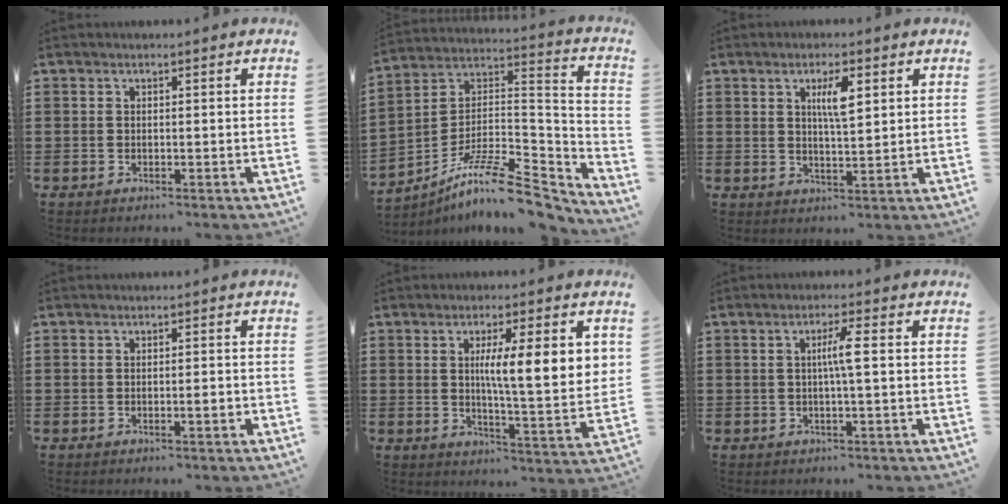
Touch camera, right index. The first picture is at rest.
{"total": 11.6, "force": [-9.0, 2.6, 6.9], "torque": [-0.121, 0.014, -0.172]}
{"total": 4.5, "force": [1.8, 1.1, 4.0], "torque": [-0.076, 0.004, 0.026]}
{"total": 1.4, "force": [-0.5, 0.2, 1.3], "torque": [-0.022, -0.001, -0.008]}
{"total": 9.5, "force": [2.9, 1.5, 8.9], "torque": [-0.150, -0.010, 0.040]}
{"total": 3.5, "force": [0.1, -0.2, 3.4], "torque": [-0.064, -0.003, -0.003]}